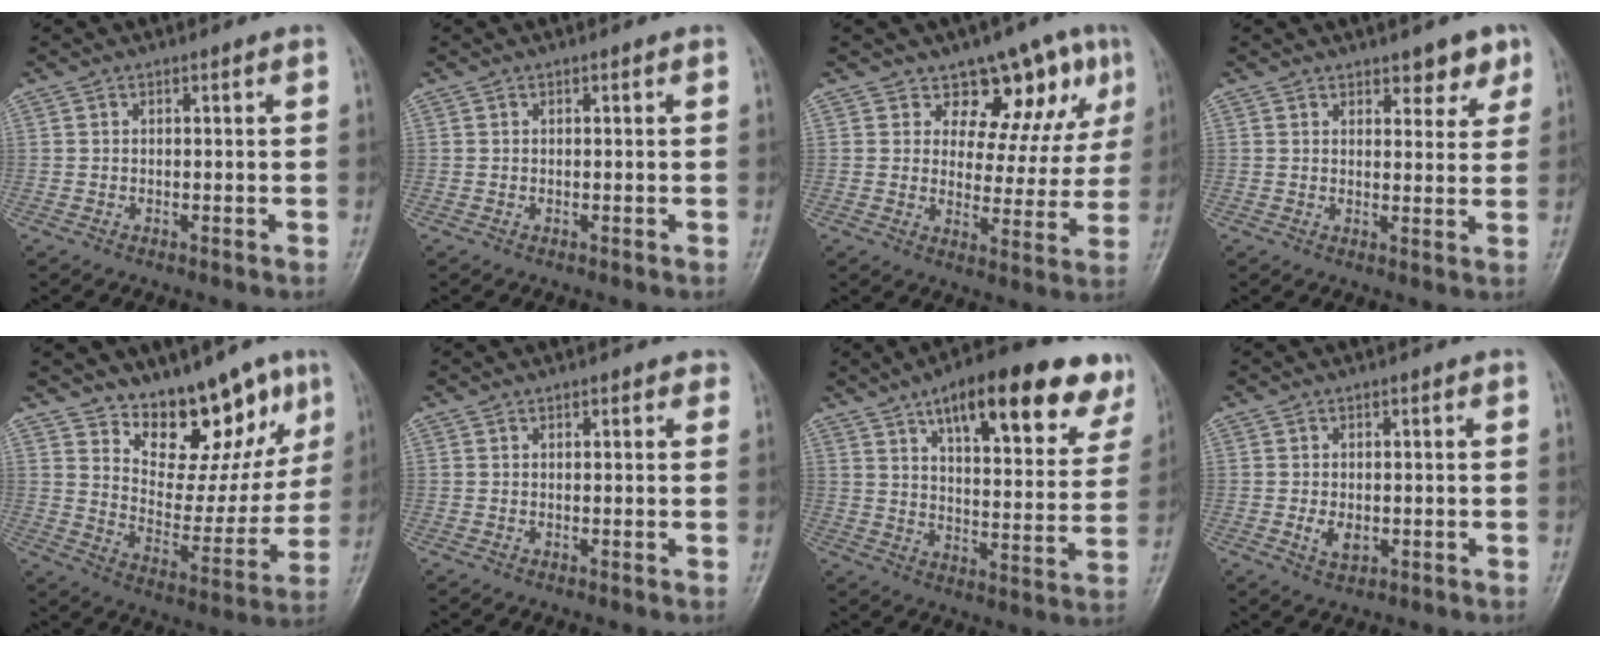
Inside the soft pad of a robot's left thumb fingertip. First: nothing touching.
{"total": 0.0}
{"total": 12.5, "force": [7.6, 7.5, 6.6], "torque": [-0.024, -0.033, 0.096]}
{"total": 4.9, "force": [3.3, 2.6, 2.6], "torque": [-0.001, -0.018, 0.042]}
{"total": 15.3, "force": [10.8, 7.5, 7.7], "torque": [-0.043, -0.072, 0.179]}
{"total": 1.1, "force": [0.7, 0.6, 0.6], "torque": [0.000, -0.002, 0.003]}
{"total": 23.3, "force": [14.3, 7.8, 16.6], "torque": [-0.190, -0.034, 0.197]}
{"total": 3.3, "force": [-0.6, 2.1, 2.4], "torque": [-0.041, -0.003, -0.007]}